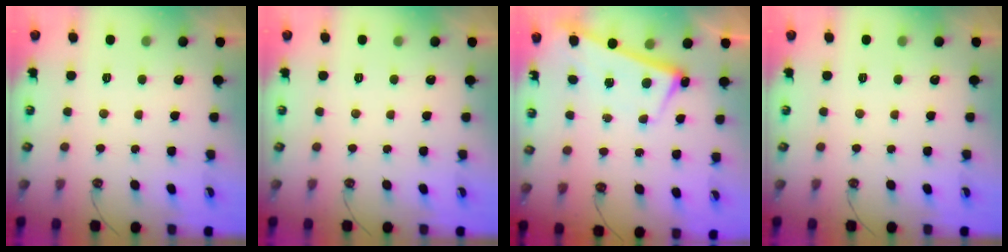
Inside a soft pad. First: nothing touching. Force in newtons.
{"total": 0.0}
{"total": 2.7, "press": 2.6, "slide": 0.6}
{"total": 0.0}